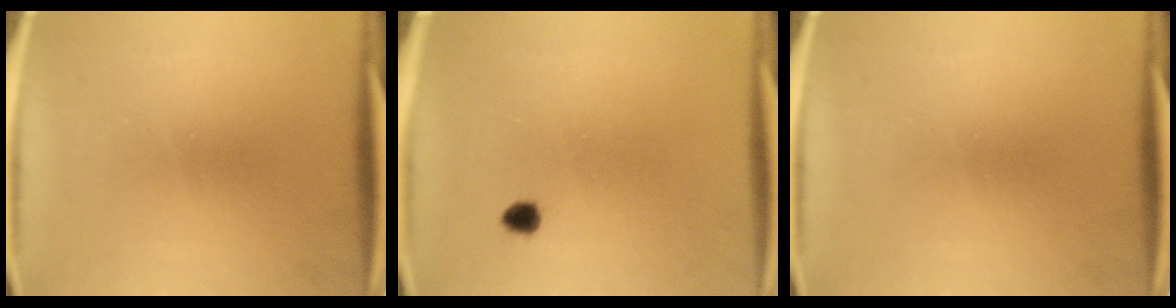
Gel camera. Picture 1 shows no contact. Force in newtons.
{"total": 1.6}
{"total": 0.0}